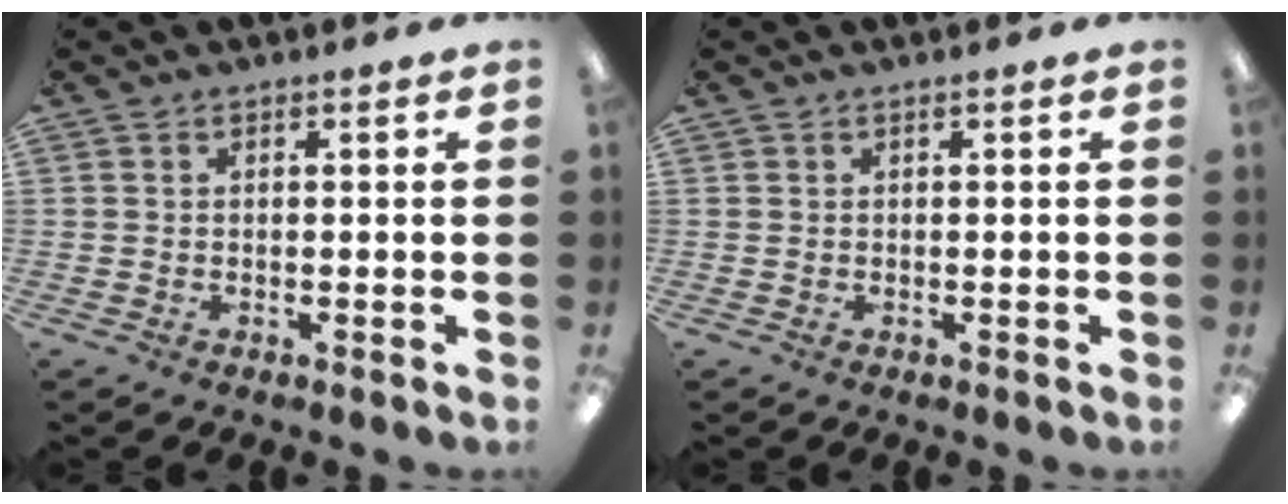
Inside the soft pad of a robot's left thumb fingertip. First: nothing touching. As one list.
[{"total": 0.0}]